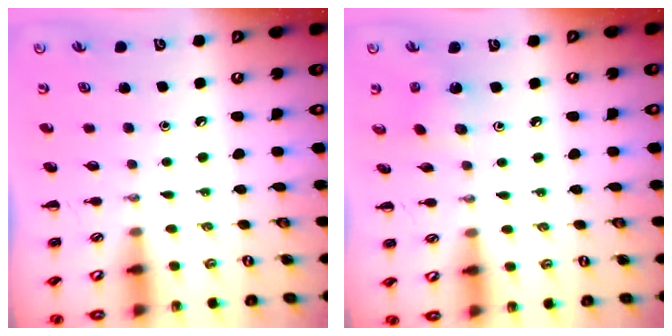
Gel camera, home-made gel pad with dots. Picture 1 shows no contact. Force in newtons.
{"total": 2.1, "press": 1.9, "slide": 0.7}